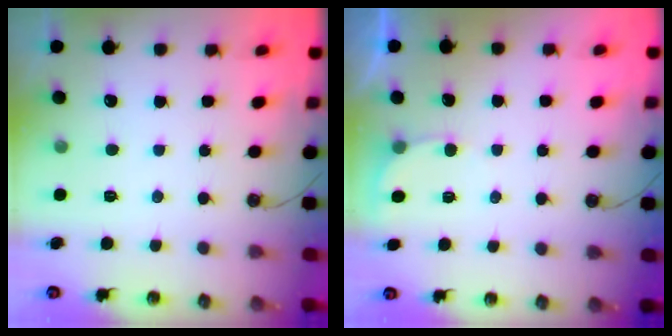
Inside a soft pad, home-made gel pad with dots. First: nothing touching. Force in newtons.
{"total": 2.7, "press": 2.7, "slide": 0.2}